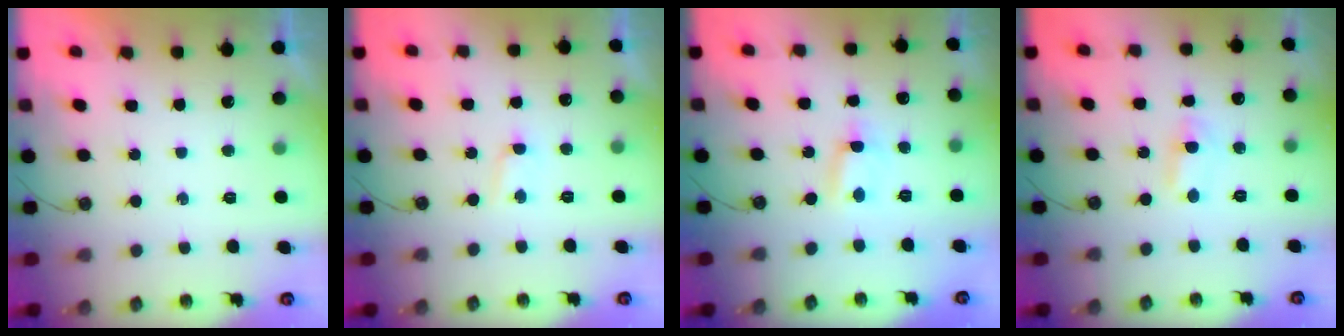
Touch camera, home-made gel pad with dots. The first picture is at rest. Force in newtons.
{"total": 1.7, "press": 1.7, "slide": 0.3}
{"total": 10.7, "press": 1.5, "slide": 10.6}
{"total": 1.5, "press": 1.3, "slide": 0.7}